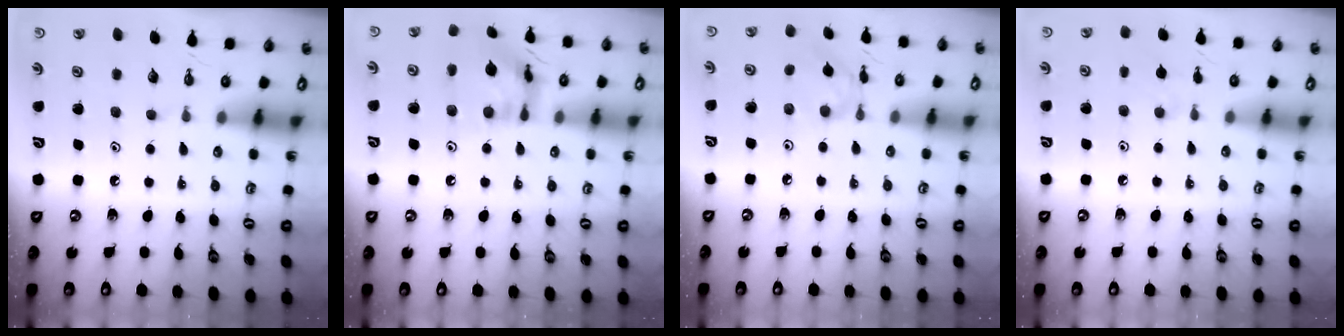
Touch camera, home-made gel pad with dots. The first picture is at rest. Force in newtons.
{"total": 14.1, "press": 14.1, "slide": 1.3}
{"total": 3.9, "press": 3.9, "slide": 0.3}
{"total": 7.1, "press": 7.0, "slide": 0.9}